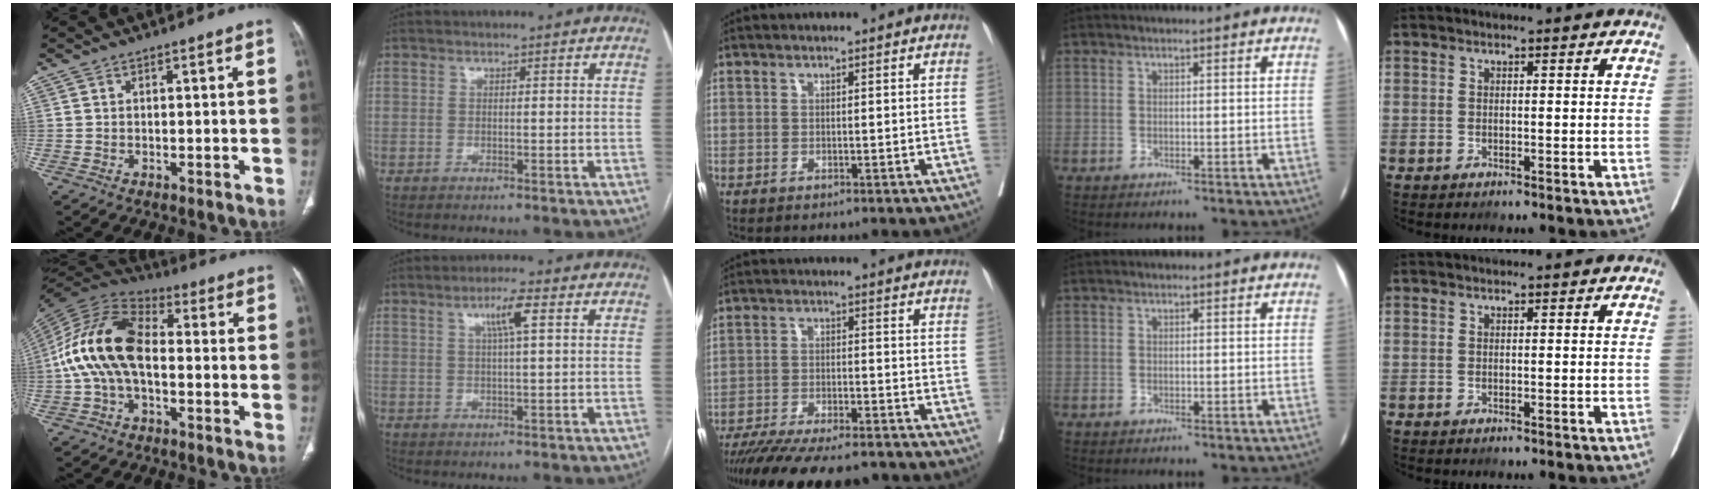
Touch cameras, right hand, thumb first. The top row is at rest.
{"thumb": {"total": 16.0, "force": [-1.2, 9.4, 12.9], "torque": [-0.250, 0.036, -0.032]}, "index": {"total": 4.4, "force": [1.7, 0.1, 4.1], "torque": [-0.074, 0.006, 0.029]}, "middle": {"total": 18.0, "force": [-15.8, 3.0, 8.1], "torque": [-0.141, -0.026, -0.233]}}